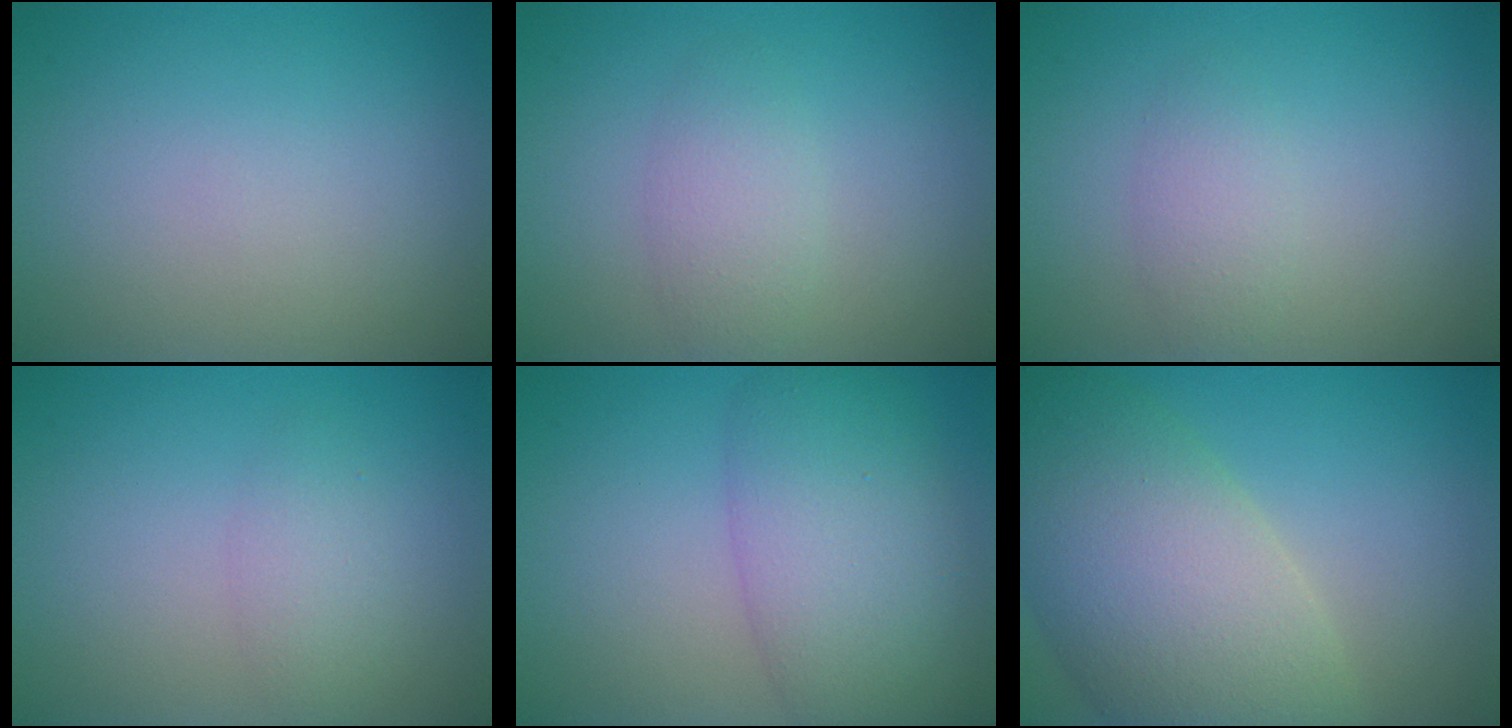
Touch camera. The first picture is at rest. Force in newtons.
{"total": 2.4, "press": 2.4, "slide": 0.0}
{"total": 1.8, "press": 1.8, "slide": 0.0}
{"total": 1.8, "press": 1.8, "slide": 0.2}
{"total": 7.3, "press": 7.3, "slide": 0.3}
{"total": 10.8, "press": 10.8, "slide": 0.6}